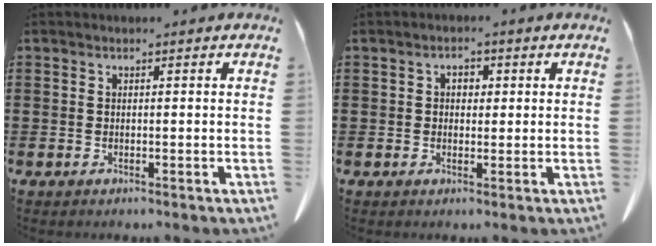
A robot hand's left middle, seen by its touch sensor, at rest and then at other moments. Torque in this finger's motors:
{"motor_torque": [0.02, 0.02, 0.03, 0.01]}